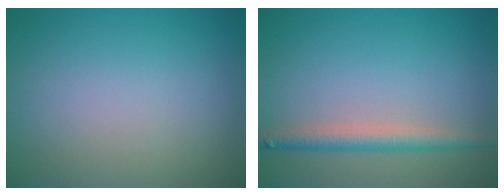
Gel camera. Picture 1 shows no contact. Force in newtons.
{"total": 2.6, "press": 2.6, "slide": 0.1}